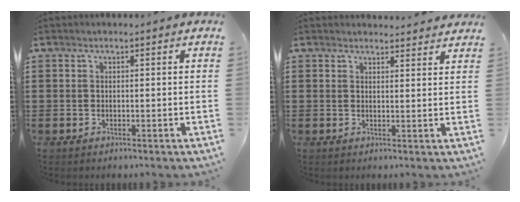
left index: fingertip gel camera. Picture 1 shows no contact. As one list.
[{"total": 2.1, "force": [2.1, 0.3, 0.0], "torque": [0.001, -0.008, 0.038]}]